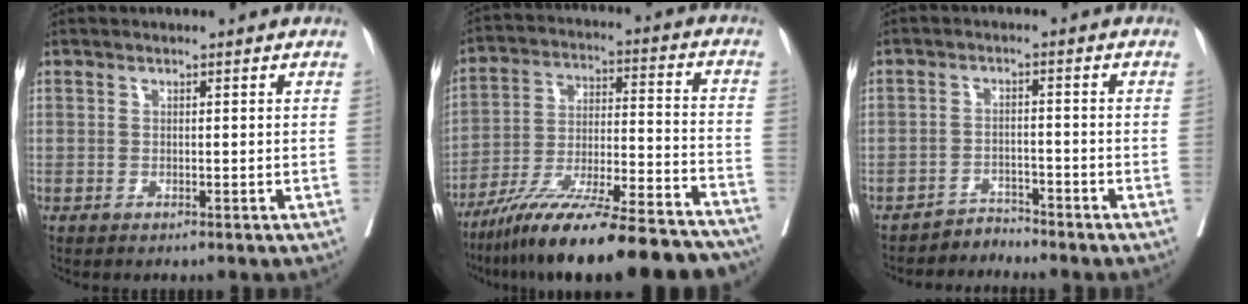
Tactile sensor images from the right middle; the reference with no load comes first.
{"total": 25.2, "force": [-21.2, 2.4, 13.3], "torque": [-0.176, -0.011, -0.333]}
{"total": 2.7, "force": [-2.5, 0.0, -1.0], "torque": [0.023, -0.007, -0.042]}